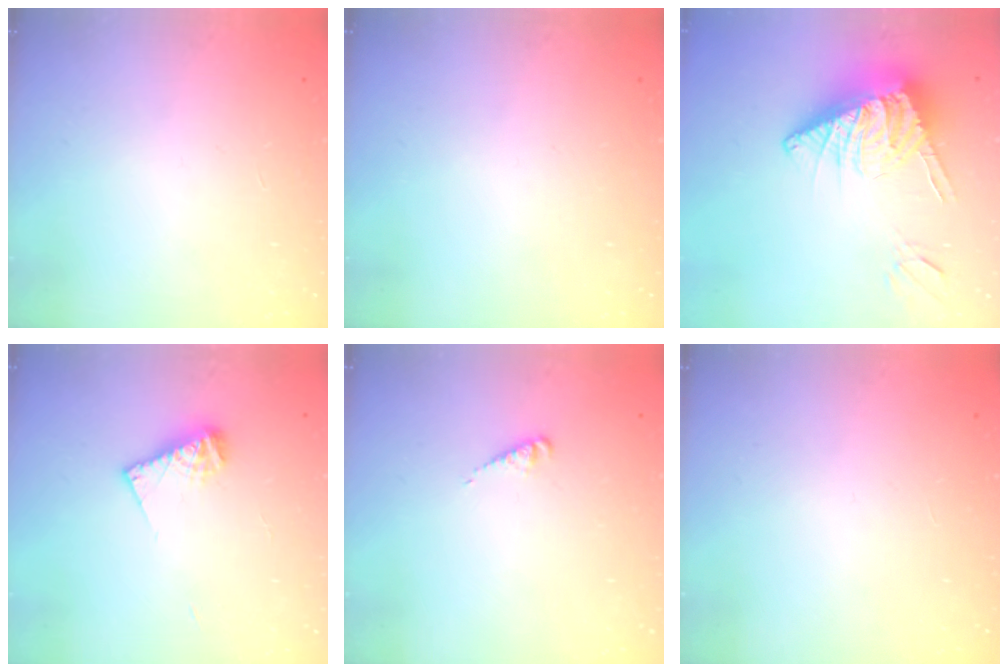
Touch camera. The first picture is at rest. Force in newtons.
{"total": 0.0}
{"total": 15.3, "press": 15.2, "slide": 1.6}
{"total": 8.1, "press": 8.1, "slide": 0.9}
{"total": 2.4, "press": 2.4, "slide": 0.3}
{"total": 0.0}